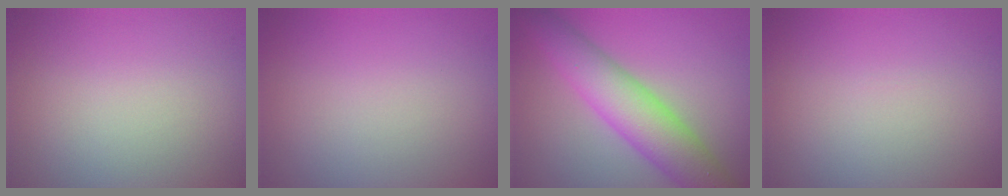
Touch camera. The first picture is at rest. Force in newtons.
{"total": 0.0}
{"total": 6.8, "press": 6.8, "slide": 0.2}
{"total": 0.0}